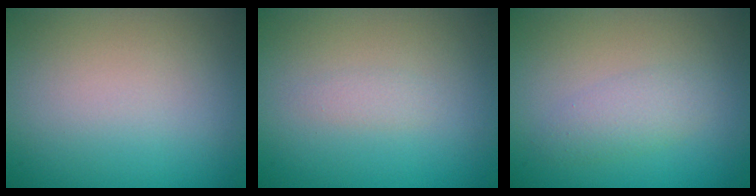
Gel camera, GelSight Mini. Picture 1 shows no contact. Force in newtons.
{"total": 0.9, "press": 0.9, "slide": 0.0}
{"total": 2.0, "press": 2.0, "slide": 0.1}